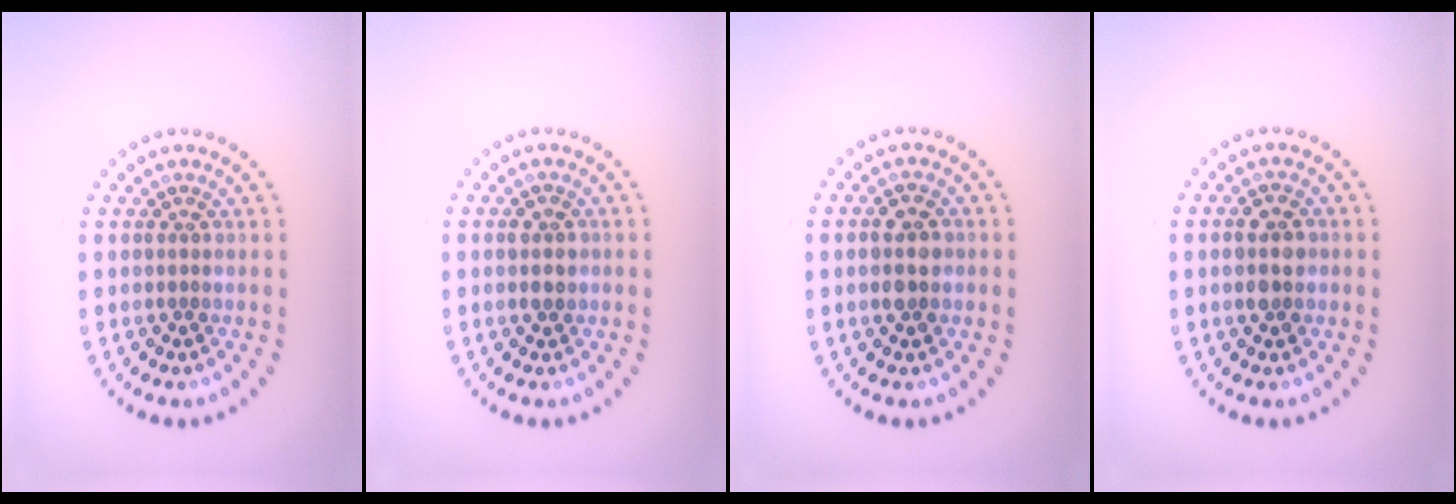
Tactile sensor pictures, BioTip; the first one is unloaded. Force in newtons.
{"total": 1.6, "press": 1.5, "slide": 0.5}
{"total": 2.6, "press": 2.5, "slide": 0.2}
{"total": 2.6, "press": 2.5, "slide": 0.2}